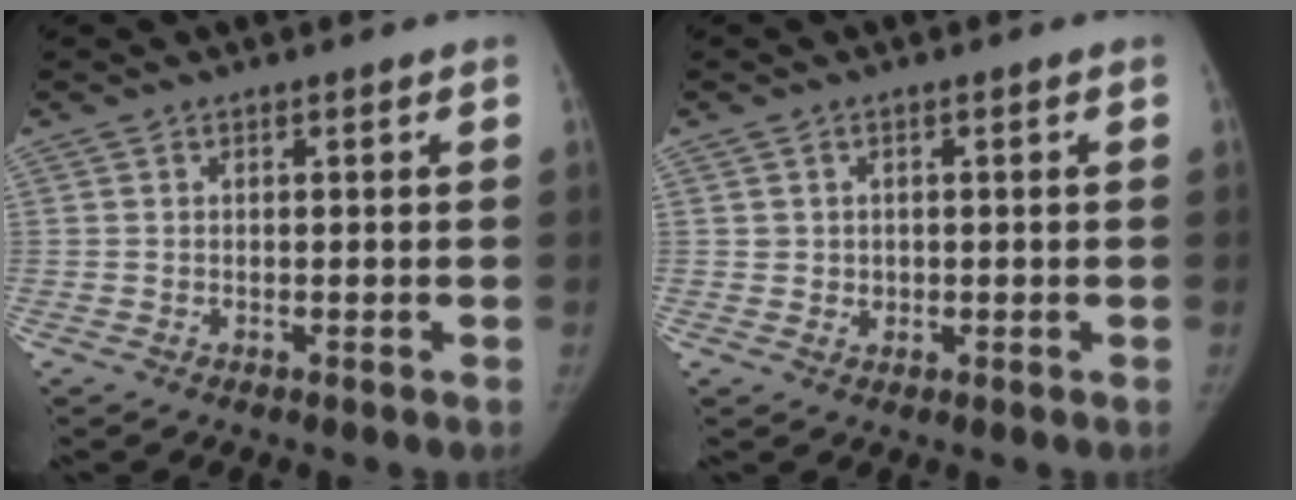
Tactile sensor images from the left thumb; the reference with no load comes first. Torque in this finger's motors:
{"motor_torque": [-0.12, 0.13, 0.11, 0.19, -0.03]}